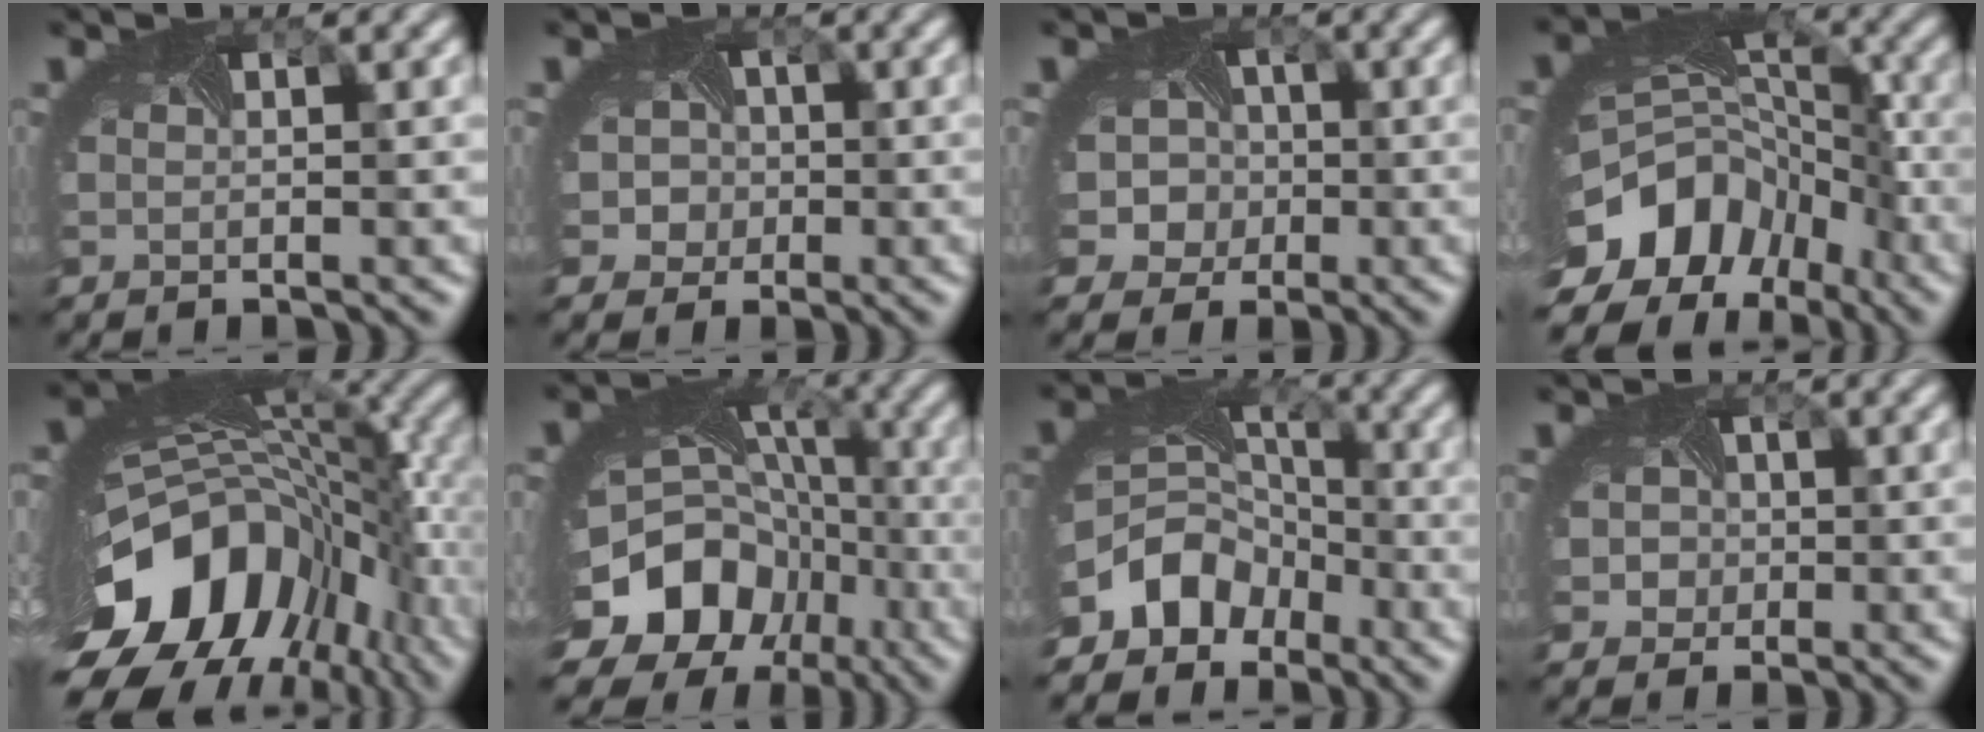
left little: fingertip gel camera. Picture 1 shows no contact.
{"total": 4.1, "force": [-0.3, 3.8, 1.5], "torque": [-0.010, 0.008, -0.022]}
{"total": 7.9, "force": [-0.6, 7.1, 3.4], "torque": [-0.055, 0.009, -0.049]}
{"total": 14.4, "force": [-7.5, 10.2, 6.9], "torque": [-0.138, -0.026, -0.104]}
{"total": 16.2, "force": [-5.2, 10.4, 11.3], "torque": [-0.223, -0.050, -0.073]}
{"total": 15.7, "force": [-7.5, 12.3, 6.3], "torque": [-0.134, -0.037, -0.116]}
{"total": 7.2, "force": [-4.4, 5.2, 2.2], "torque": [-0.042, -0.007, -0.090]}
{"total": 2.9, "force": [-0.1, 2.7, 1.0], "torque": [0.000, 0.006, -0.013]}